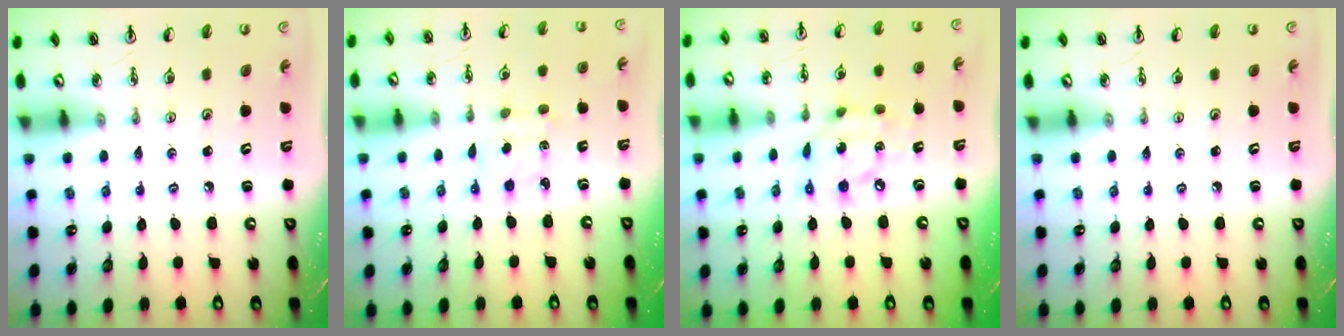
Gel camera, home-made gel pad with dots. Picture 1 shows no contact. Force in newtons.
{"total": 1.9, "press": 1.8, "slide": 0.6}
{"total": 8.5, "press": 8.4, "slide": 0.6}
{"total": 0.0}